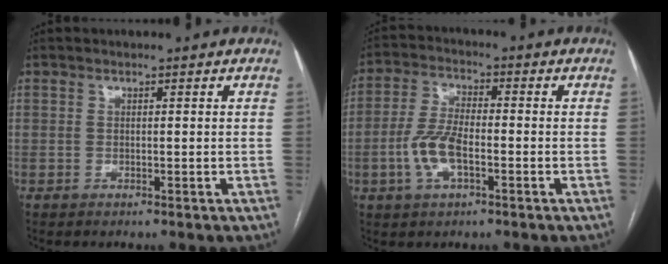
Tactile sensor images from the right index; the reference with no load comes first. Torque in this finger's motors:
{"motor_torque": [0.48, -0.25, 0.43, 0.06]}